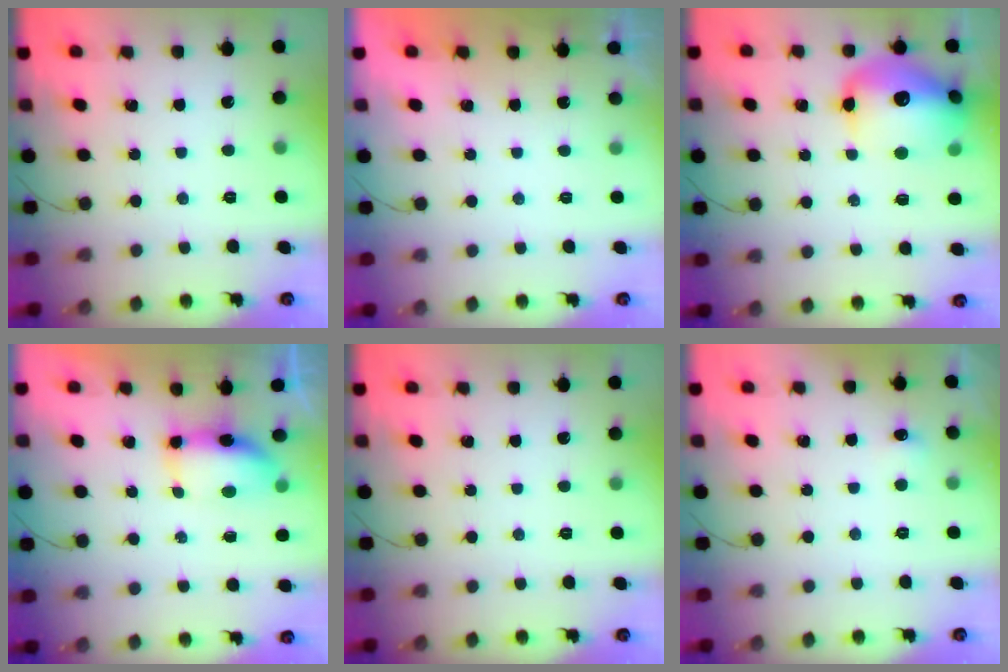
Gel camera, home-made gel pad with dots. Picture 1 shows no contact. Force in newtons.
{"total": 0.0}
{"total": 19.2, "press": 18.9, "slide": 3.1}
{"total": 13.8, "press": 8.9, "slide": 10.6}
{"total": 0.0}
{"total": 3.5, "press": 3.2, "slide": 1.4}